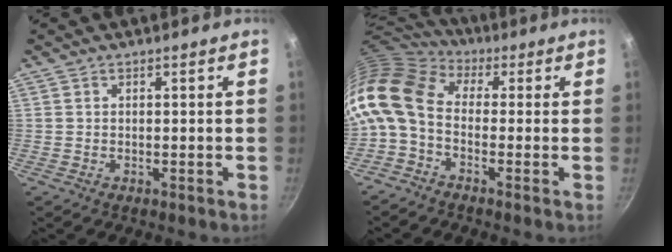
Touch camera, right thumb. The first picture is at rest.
{"total": 13.0, "force": [-0.8, 8.7, 9.7], "torque": [-0.196, 0.023, -0.038]}